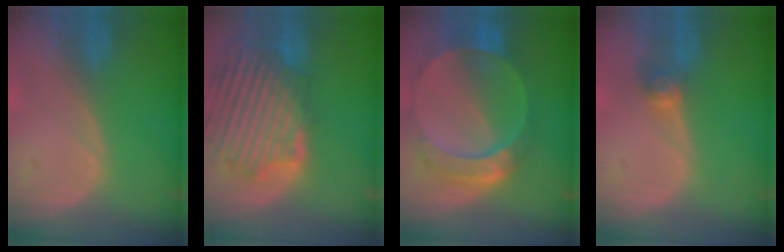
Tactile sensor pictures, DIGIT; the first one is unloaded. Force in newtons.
{"total": 13.2, "press": 11.5, "slide": 6.4}
{"total": 9.8, "press": 8.4, "slide": 5.0}
{"total": 2.6, "press": 2.5, "slide": 0.6}